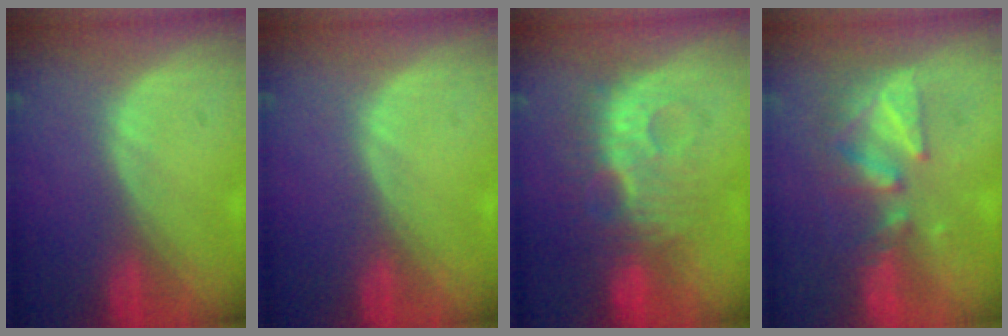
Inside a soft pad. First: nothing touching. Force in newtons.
{"total": 0.0}
{"total": 9.2, "press": 8.6, "slide": 3.1}
{"total": 9.0, "press": 7.9, "slide": 4.4}